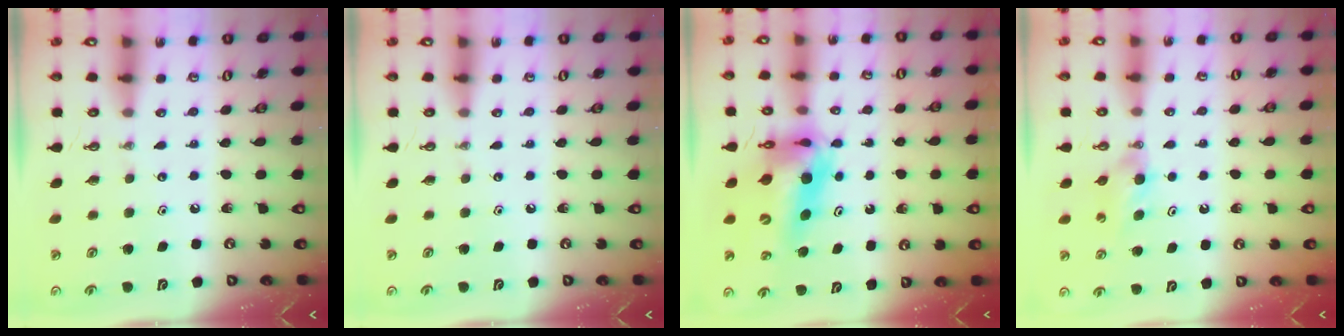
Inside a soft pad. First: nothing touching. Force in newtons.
{"total": 0.0}
{"total": 13.7, "press": 13.6, "slide": 1.3}
{"total": 5.0, "press": 4.9, "slide": 0.7}